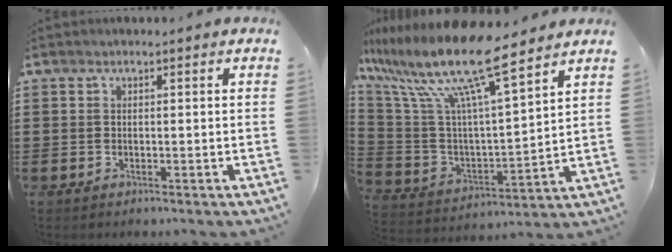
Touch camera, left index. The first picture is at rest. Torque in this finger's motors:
{"motor_torque": [2.12, -0.01, 1.05, 0.21]}